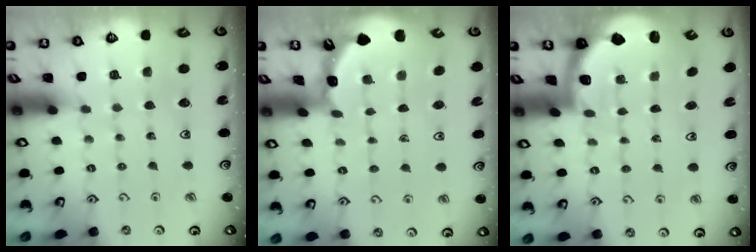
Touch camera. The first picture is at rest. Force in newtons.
{"total": 1.8, "press": 1.8, "slide": 0.1}
{"total": 1.9, "press": 1.8, "slide": 0.5}